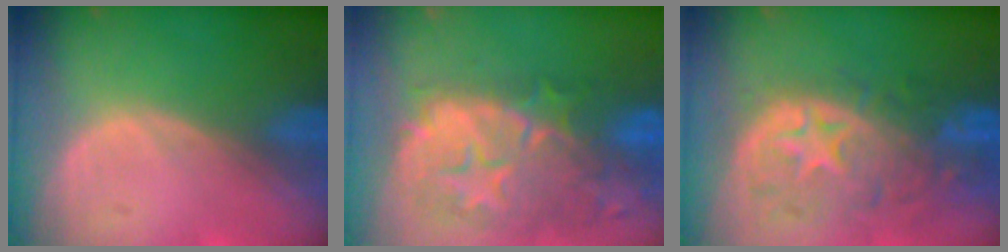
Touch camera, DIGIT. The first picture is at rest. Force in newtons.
{"total": 12.2, "press": 11.0, "slide": 5.2}
{"total": 11.2, "press": 9.8, "slide": 5.3}